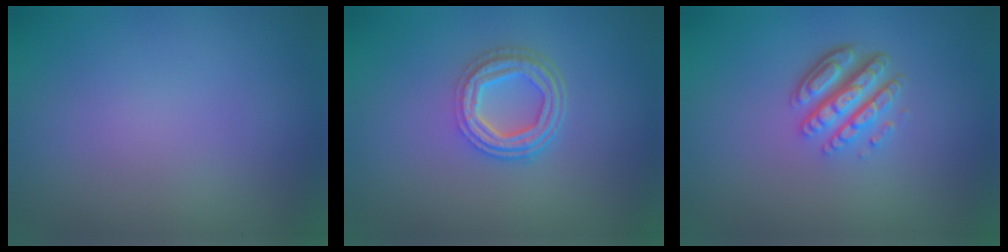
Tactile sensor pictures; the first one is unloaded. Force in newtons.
{"total": 4.3, "press": 3.3, "slide": 2.7}
{"total": 4.6, "press": 3.4, "slide": 3.2}